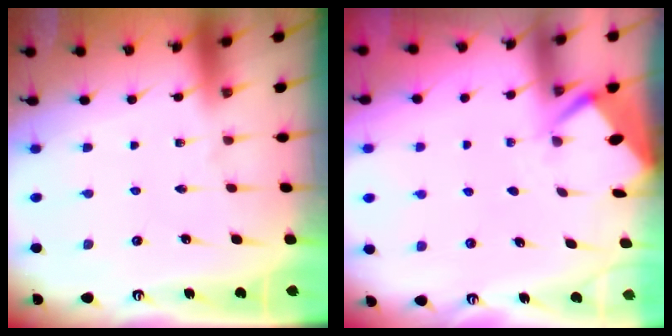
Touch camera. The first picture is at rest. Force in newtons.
{"total": 2.6, "press": 2.6, "slide": 0.4}